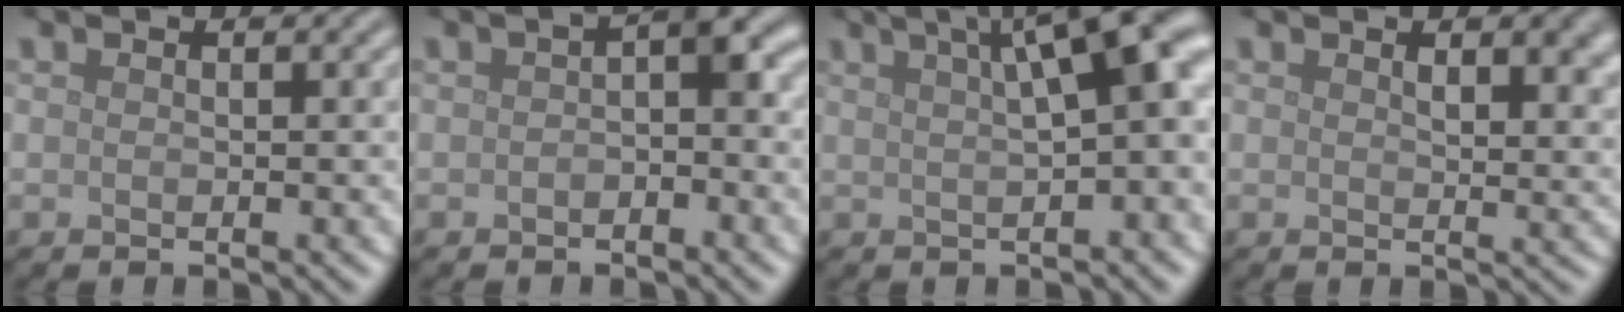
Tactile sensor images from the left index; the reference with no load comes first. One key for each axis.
{"total": 2.7, "fx": -0.2, "fy": 1.2, "fz": 2.4, "tx": -0.034, "ty": 0.010, "tz": -0.008}
{"total": 10.4, "fx": 3.6, "fy": 3.3, "fz": 9.1, "tx": -0.080, "ty": 0.029, "tz": 0.042}
{"total": 3.9, "fx": 1.7, "fy": 1.6, "fz": 3.2, "tx": -0.039, "ty": -0.003, "tz": 0.029}